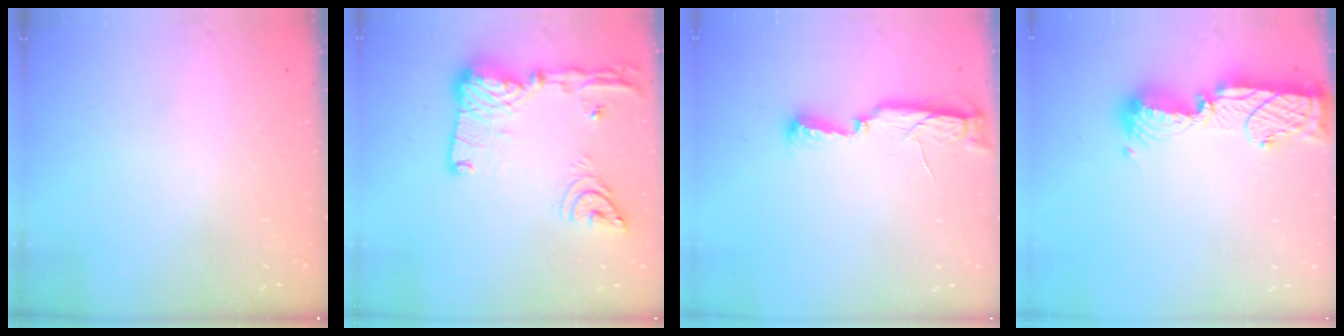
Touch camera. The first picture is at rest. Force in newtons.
{"total": 20.1, "press": 19.9, "slide": 3.0}
{"total": 9.0, "press": 7.8, "slide": 4.5}
{"total": 13.4, "press": 13.3, "slide": 1.0}